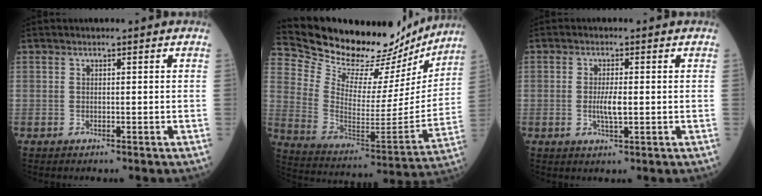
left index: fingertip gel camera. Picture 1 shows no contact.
{"total": 25.0, "force": [23.1, 6.6, 6.9], "torque": [-0.124, -0.045, 0.338]}
{"total": 3.1, "force": [-0.2, 0.5, 3.0], "torque": [-0.063, -0.005, -0.002]}